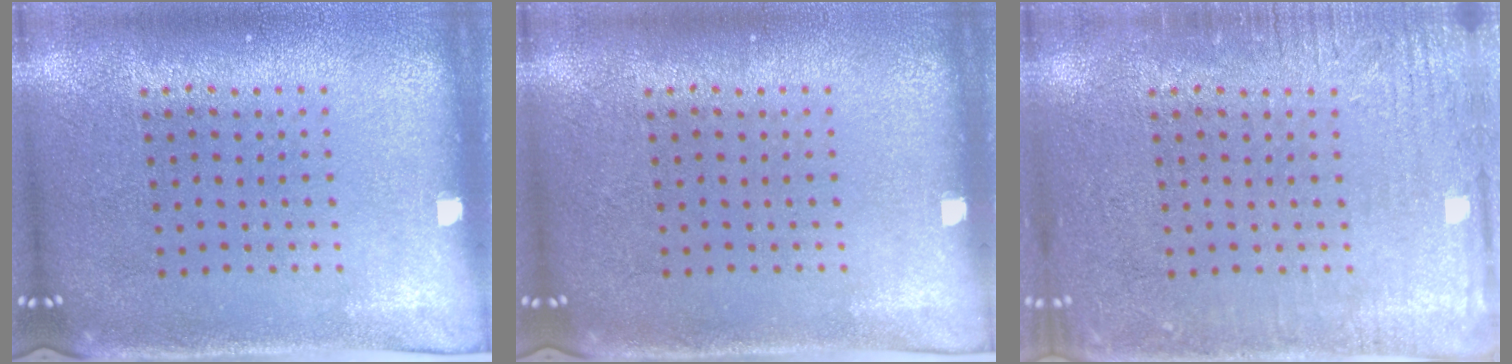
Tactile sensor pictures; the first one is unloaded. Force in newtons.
{"total": 0.0}
{"total": 2.8, "press": 2.8, "slide": 0.4}